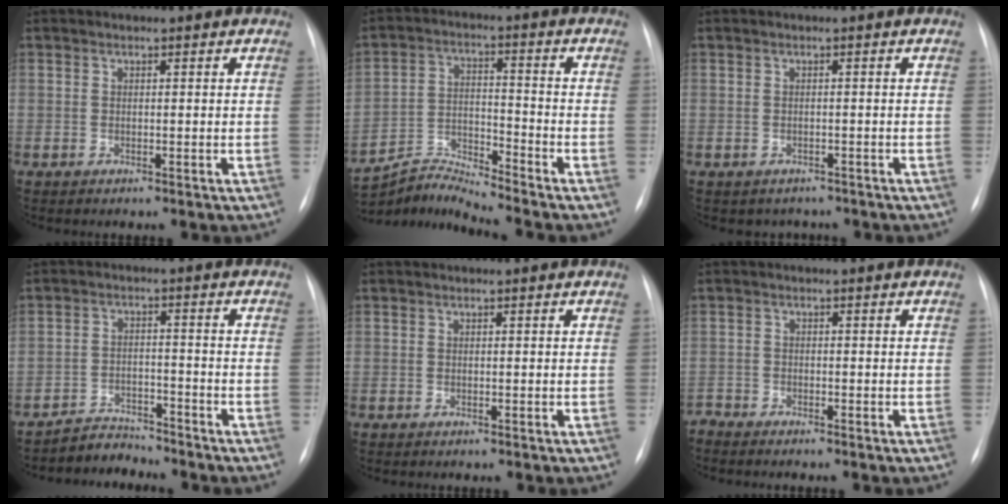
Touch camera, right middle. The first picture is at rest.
{"total": 7.8, "force": [-7.5, -2.0, -0.3], "torque": [-0.013, 0.008, -0.142]}
{"total": 2.3, "force": [-1.9, 1.3, -0.1], "torque": [-0.001, 0.009, -0.022]}
{"total": 4.5, "force": [-4.3, 0.8, -0.8], "torque": [0.011, -0.002, -0.072]}
{"total": 0.0}
{"total": 1.6, "force": [-1.6, -0.1, -0.1], "torque": [0.003, -0.006, -0.030]}